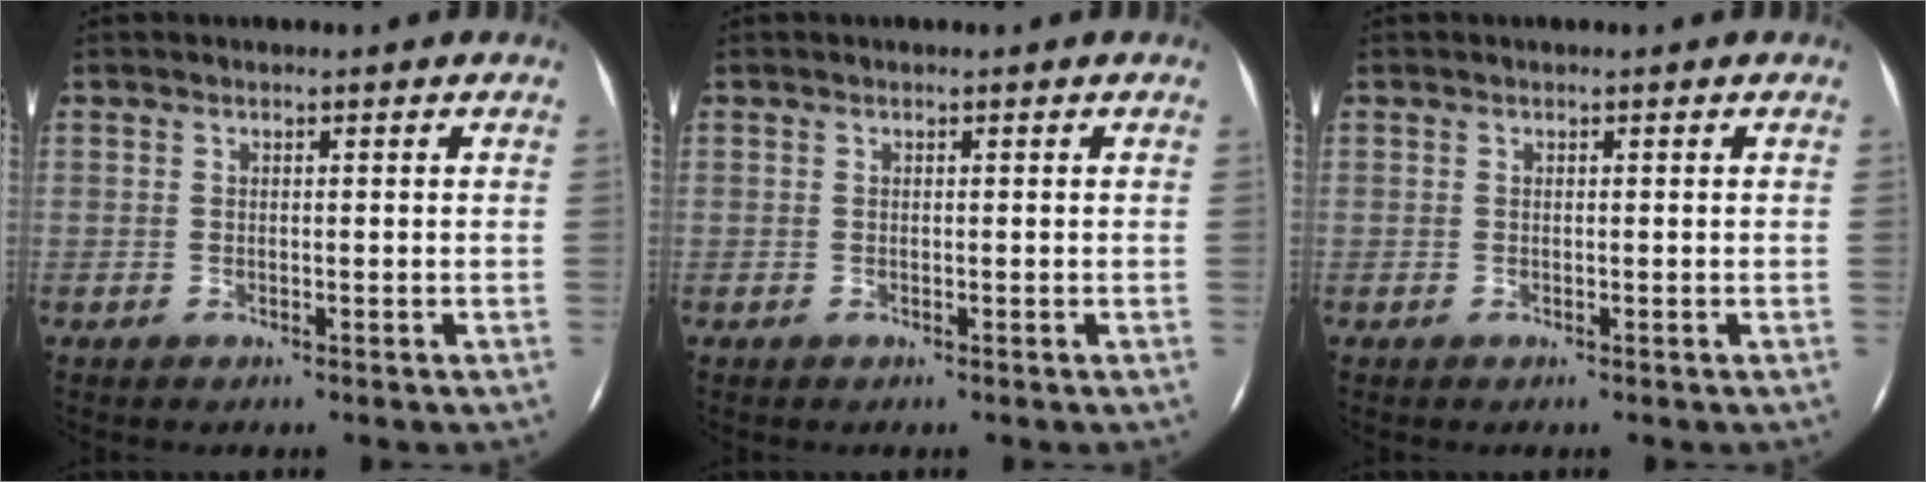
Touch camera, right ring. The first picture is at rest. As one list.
[{"total": 0.0}, {"total": 0.0}]